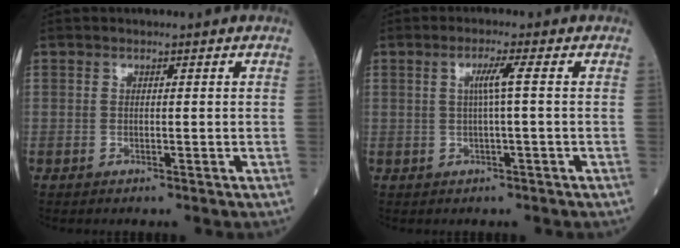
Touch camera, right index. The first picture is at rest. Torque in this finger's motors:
{"motor_torque": [0.59, 0.21, 0.32, 0.10]}